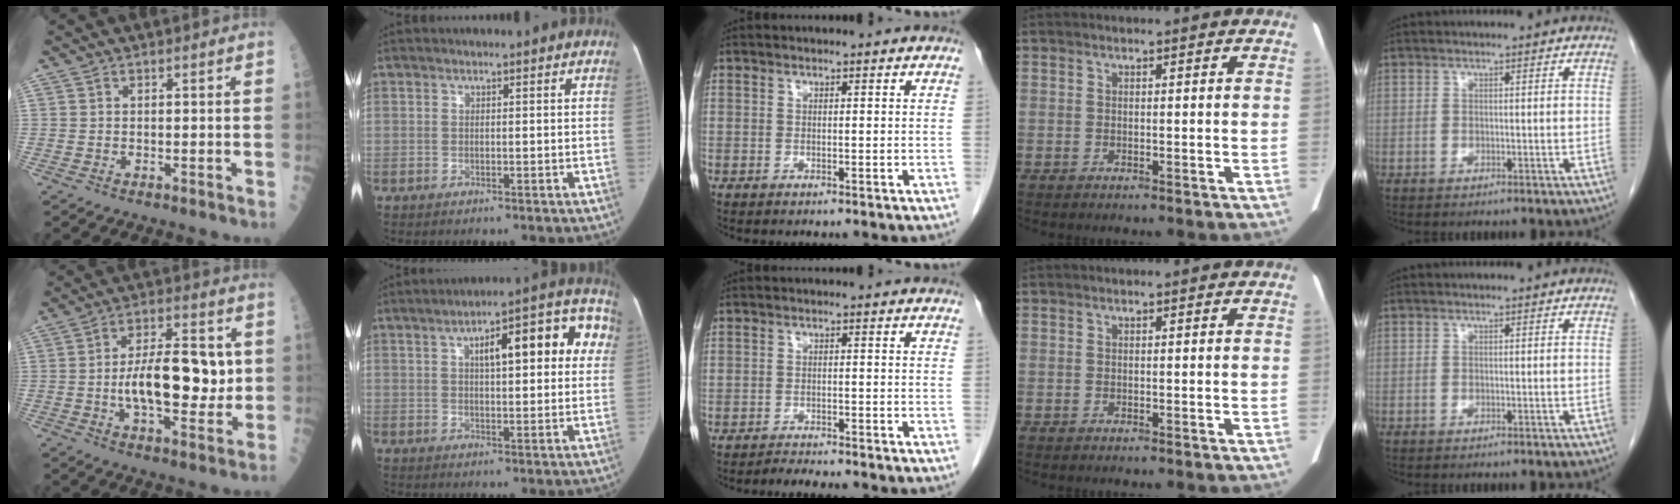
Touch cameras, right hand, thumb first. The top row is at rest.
{"thumb": {"total": 16.0, "force": [-0.1, 7.3, 14.2], "torque": [-0.199, 0.008, -0.002]}, "index": {"total": 14.1, "force": [4.0, 4.2, 12.8], "torque": [-0.153, 0.044, 0.046]}, "middle": {"total": 2.3, "force": [-2.2, -0.6, 0.4], "torque": [-0.012, -0.010, -0.038]}}